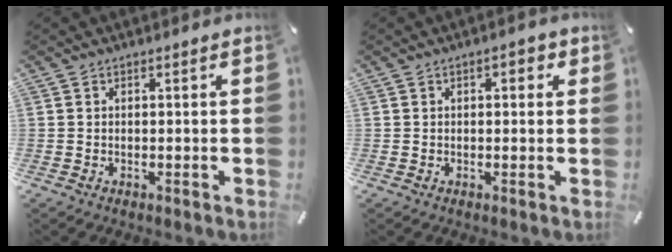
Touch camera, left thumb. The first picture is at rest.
{"total": 2.2, "force": [0.5, 1.2, 1.8], "torque": [-0.020, 0.003, 0.002]}